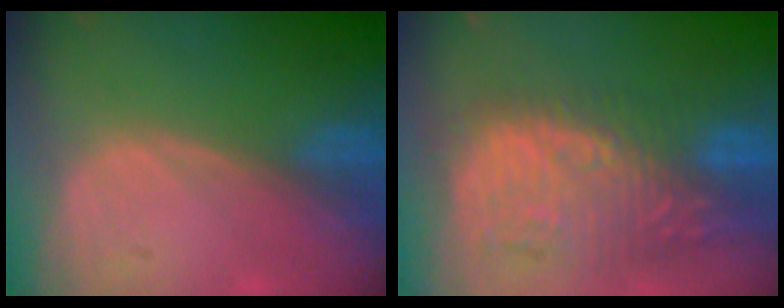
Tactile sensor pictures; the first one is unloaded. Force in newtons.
{"total": 11.8, "press": 11.1, "slide": 4.0}